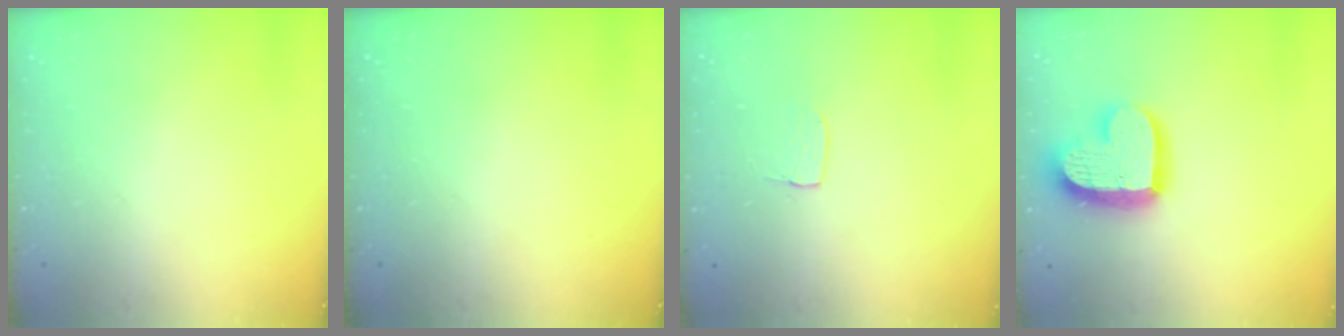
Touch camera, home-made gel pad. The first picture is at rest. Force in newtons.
{"total": 0.0}
{"total": 2.9, "press": 2.9, "slide": 0.2}
{"total": 17.0, "press": 16.9, "slide": 1.4}